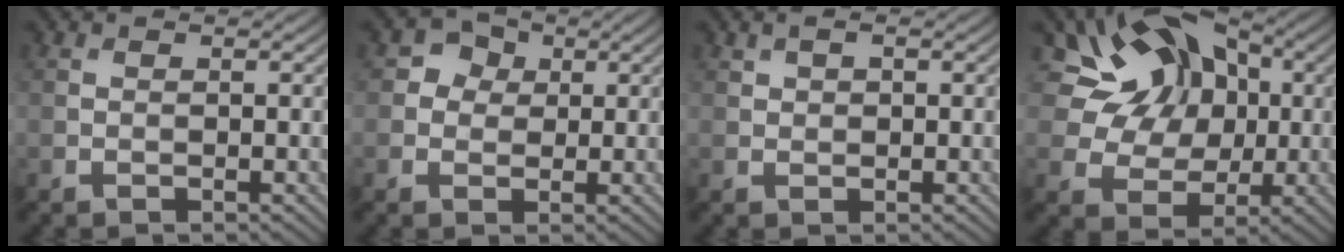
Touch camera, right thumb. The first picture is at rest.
{"total": 3.0, "force": [0.5, 2.7, 1.0], "torque": [-0.016, 0.005, 0.002]}
{"total": 1.7, "force": [0.8, 1.0, 1.2], "torque": [-0.022, 0.003, 0.015]}
{"total": 13.7, "force": [4.3, 10.3, 8.1], "torque": [-0.180, 0.038, 0.057]}